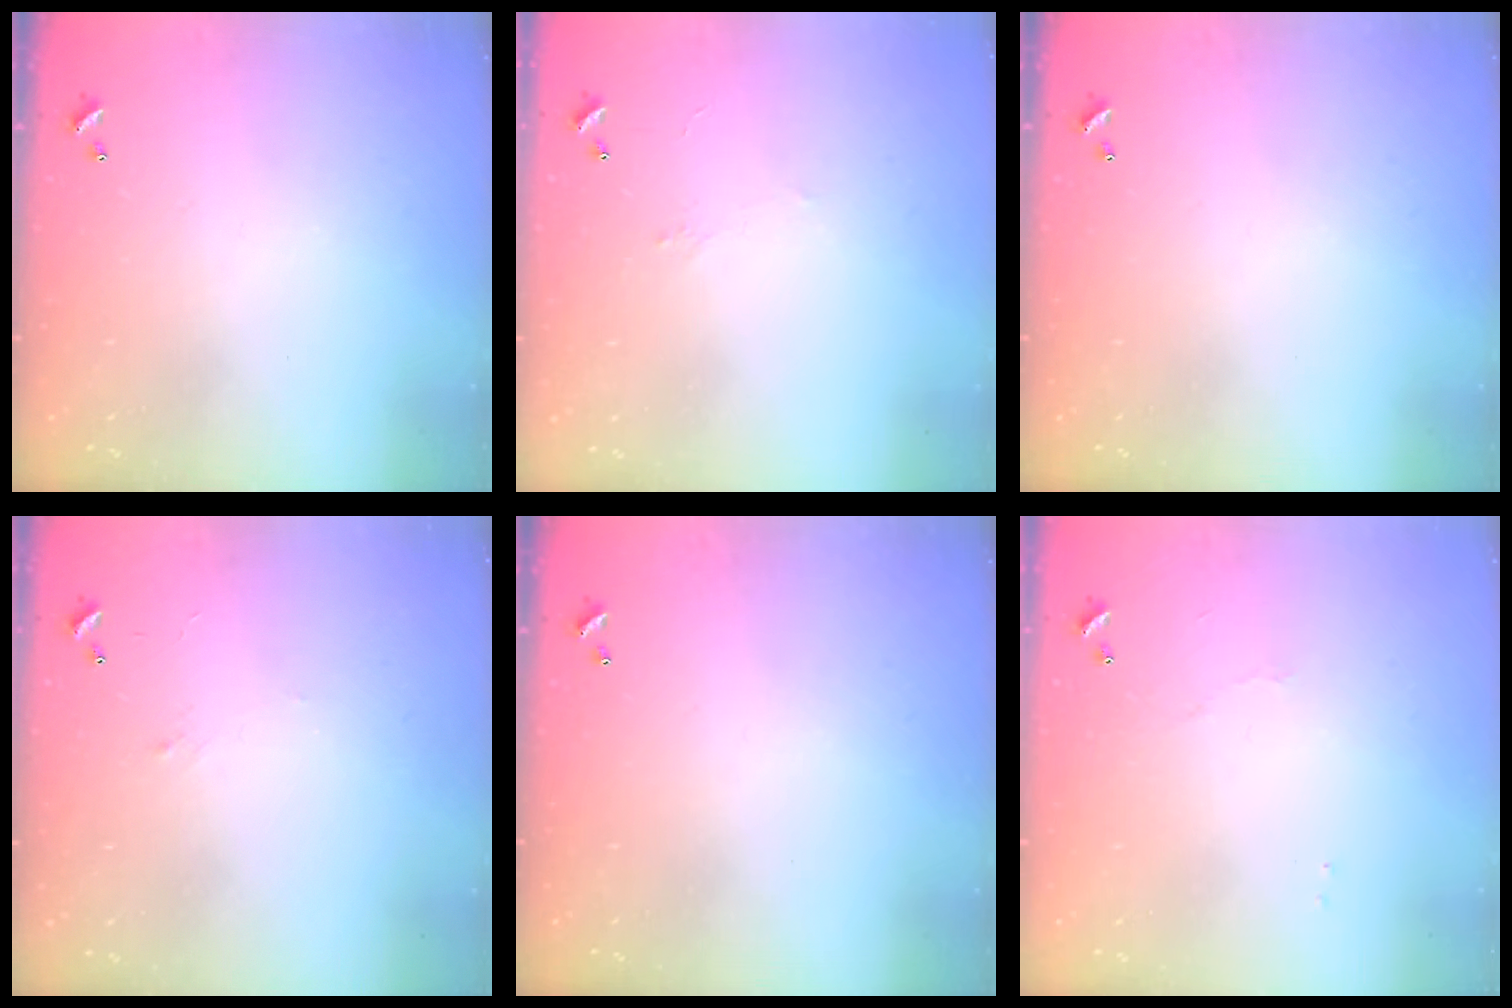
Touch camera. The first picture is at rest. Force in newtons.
{"total": 2.0, "press": 1.9, "slide": 0.7}
{"total": 0.0}
{"total": 2.7, "press": 2.6, "slide": 0.4}
{"total": 0.0}
{"total": 1.6, "press": 1.5, "slide": 0.5}